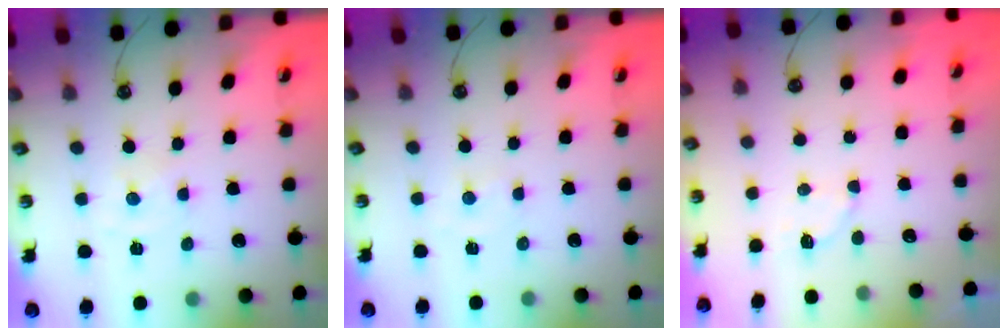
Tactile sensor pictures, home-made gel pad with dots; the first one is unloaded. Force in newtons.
{"total": 1.0, "press": 1.0, "slide": 0.2}
{"total": 2.8, "press": 2.5, "slide": 1.1}